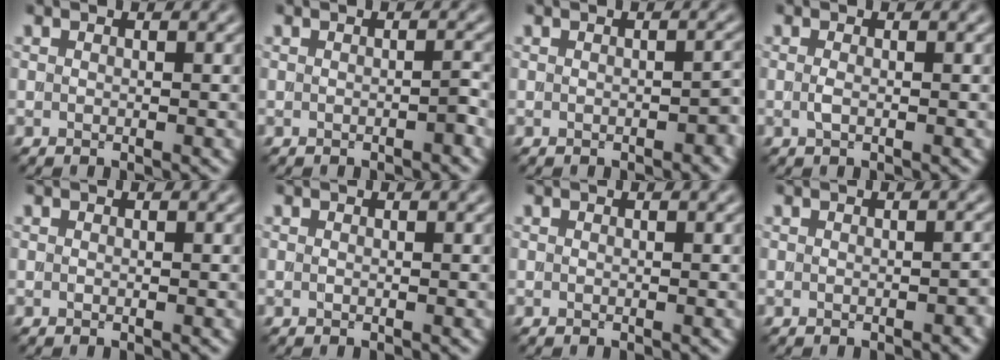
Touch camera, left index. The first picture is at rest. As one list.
[{"total": 0.7, "force": [-0.4, 0.1, 0.5], "torque": [-0.008, 0.003, -0.004]}, {"total": 1.4, "force": [-0.5, 0.8, 1.0], "torque": [-0.015, -0.002, -0.005]}, {"total": 0.8, "force": [-0.1, 0.3, 0.7], "torque": [-0.018, -0.002, -0.003]}, {"total": 0.0}, {"total": 0.0}, {"total": 0.0}, {"total": 0.8, "force": [-0.3, 0.4, 0.6], "torque": [-0.009, -0.001, -0.002]}]